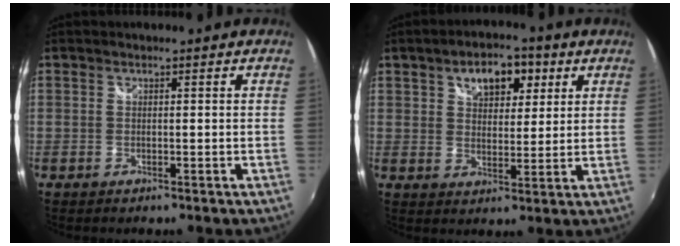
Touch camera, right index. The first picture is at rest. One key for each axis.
{"total": 9.4, "fx": 4.7, "fy": 5.4, "fz": 6.1, "tx": -0.093, "ty": 0.026, "tz": 0.074}